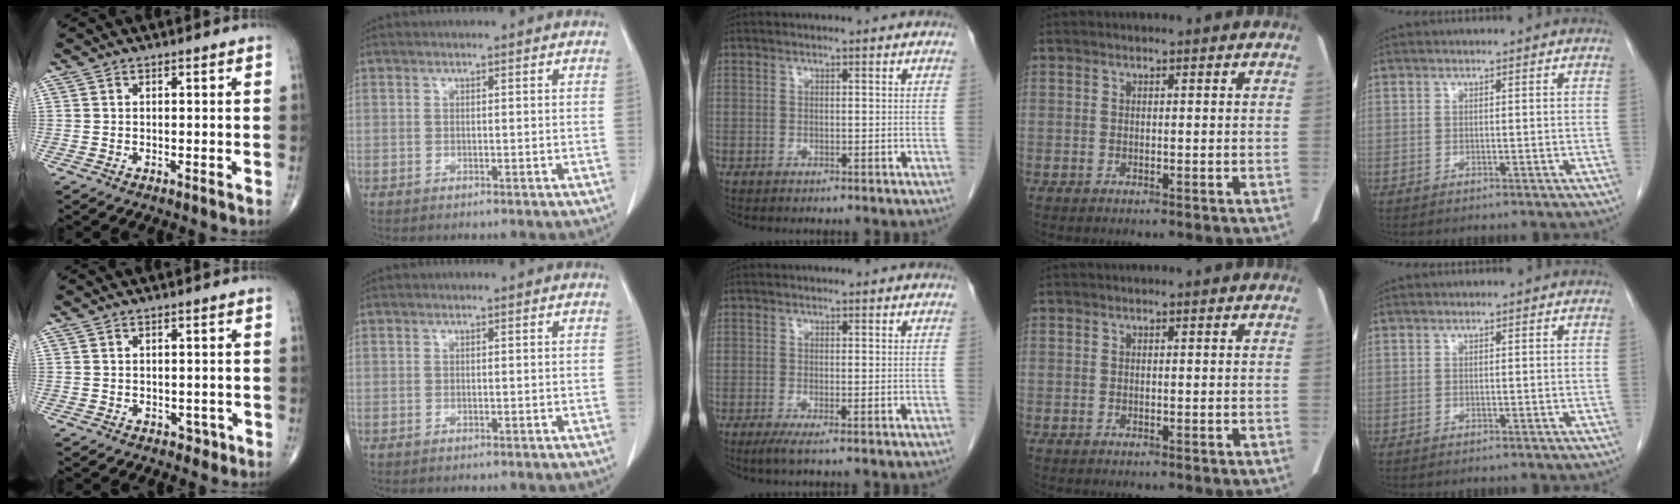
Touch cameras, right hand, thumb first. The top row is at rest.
{"thumb": {"total": 1.5, "force": [-0.5, 1.2, 0.8], "torque": [-0.001, 0.002, -0.003]}, "middle": {"total": 1.7, "force": [-0.7, 0.0, 1.5], "torque": [-0.029, -0.006, -0.011]}}